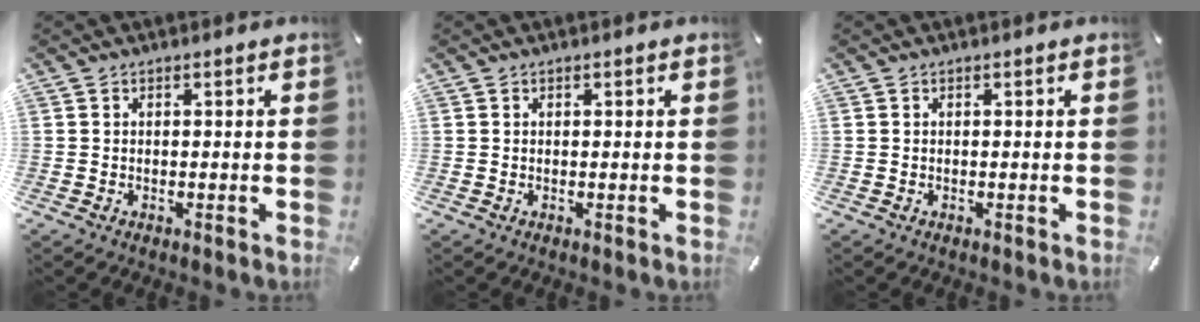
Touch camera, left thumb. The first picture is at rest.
{"total": 0.0}
{"total": 0.0}